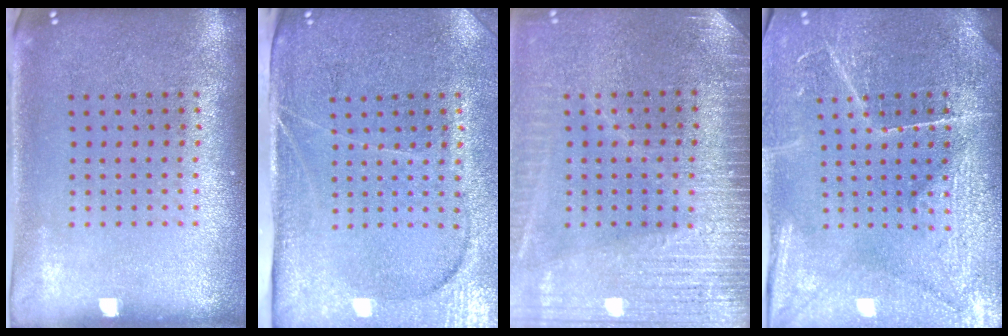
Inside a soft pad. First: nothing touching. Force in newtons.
{"total": 3.8, "press": 3.3, "slide": 2.0}
{"total": 3.5, "press": 3.1, "slide": 1.7}
{"total": 3.9, "press": 3.7, "slide": 1.3}